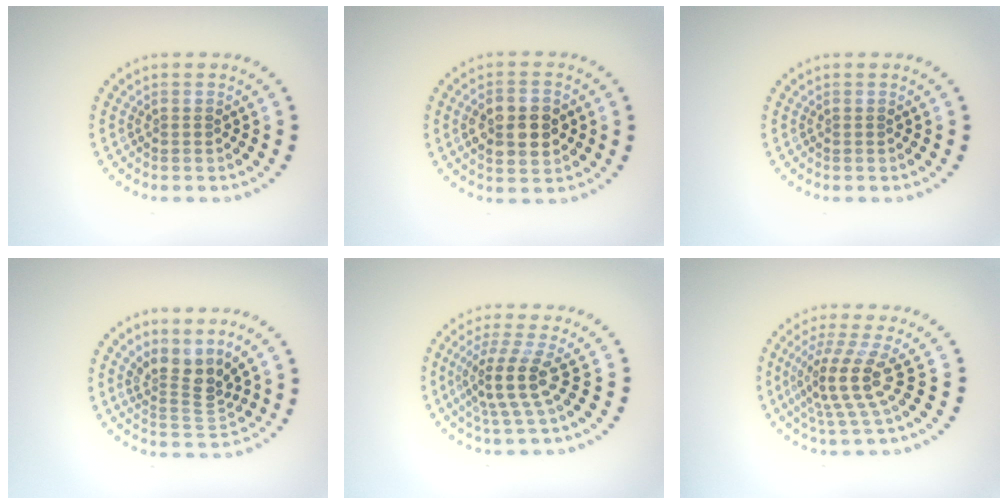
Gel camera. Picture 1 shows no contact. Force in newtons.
{"total": 4.8, "press": 4.8, "slide": 0.2}
{"total": 0.0}
{"total": 3.5, "press": 2.4, "slide": 2.5}
{"total": 3.7, "press": 2.6, "slide": 2.5}
{"total": 4.5, "press": 3.2, "slide": 3.2}